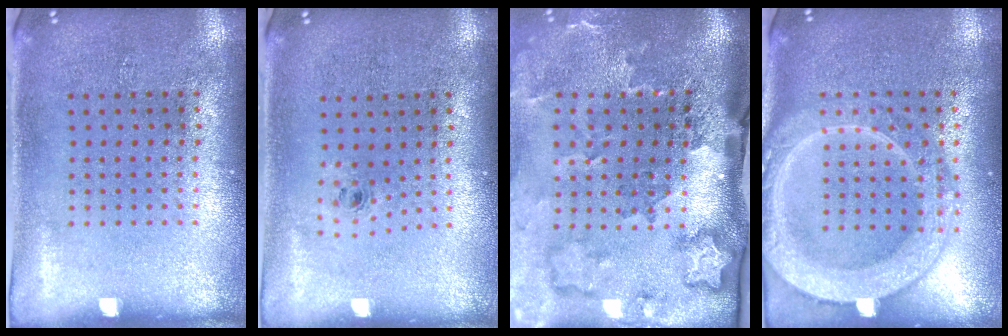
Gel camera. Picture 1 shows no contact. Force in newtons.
{"total": 0.7, "press": 0.3, "slide": 0.6}
{"total": 3.5, "press": 2.3, "slide": 2.6}
{"total": 3.7, "press": 3.7, "slide": 0.4}